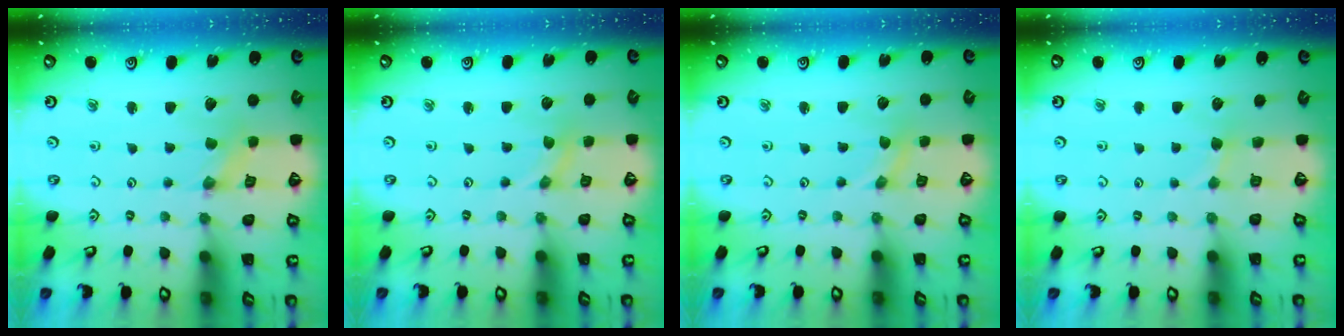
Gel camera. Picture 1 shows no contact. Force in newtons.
{"total": 0.0}
{"total": 0.0}
{"total": 1.3, "press": 1.3, "slide": 0.2}